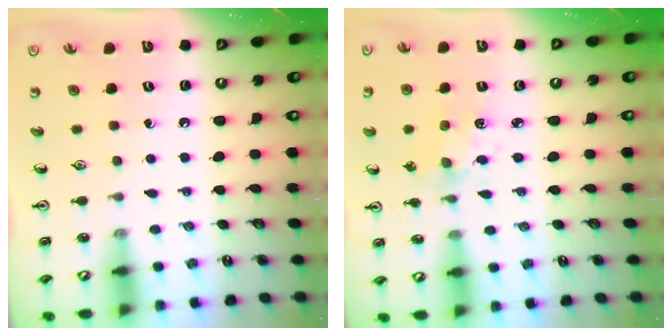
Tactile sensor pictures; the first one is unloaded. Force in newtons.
{"total": 3.0, "press": 3.0, "slide": 0.2}